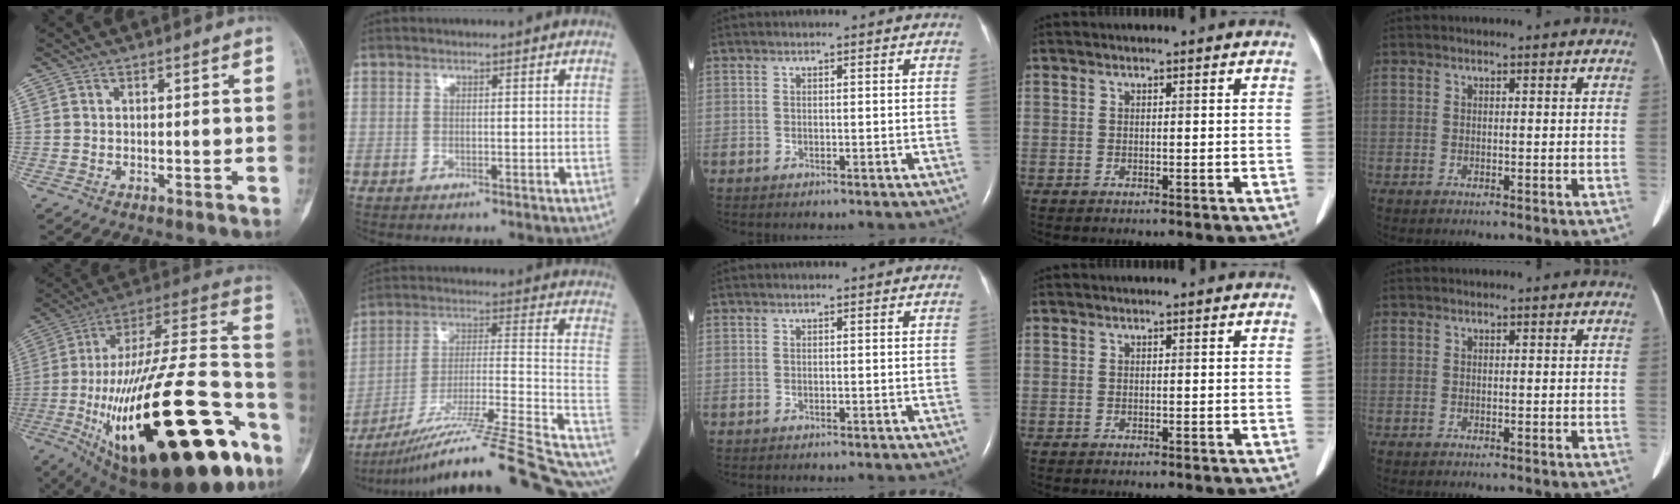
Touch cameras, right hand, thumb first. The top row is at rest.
{"thumb": {"total": 45.6, "force": [-17.5, 16.6, 38.7], "torque": [-0.601, 0.057, -0.268]}, "index": {"total": 29.2, "force": [-24.1, -0.2, 16.6], "torque": [-0.175, -0.015, -0.364]}}